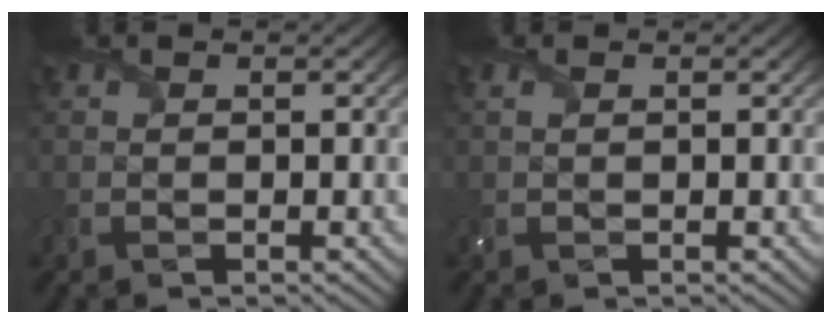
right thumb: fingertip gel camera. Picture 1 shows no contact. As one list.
[{"total": 0.8, "force": [0.4, 0.3, 0.6], "torque": [-0.019, 0.003, 0.008]}]